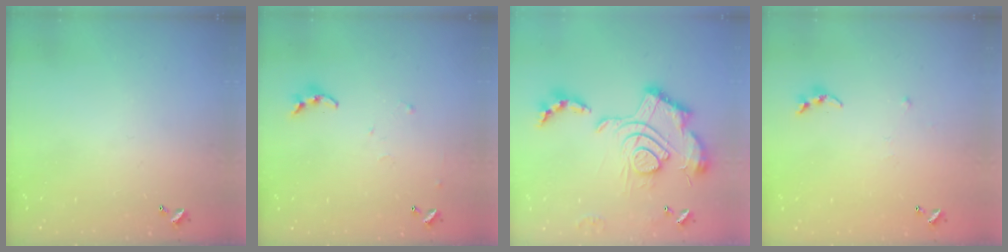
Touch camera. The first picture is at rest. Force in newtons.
{"total": 4.1, "press": 4.1, "slide": 0.4}
{"total": 2.5, "press": 1.9, "slide": 1.7}
{"total": 5.4, "press": 5.4, "slide": 0.6}